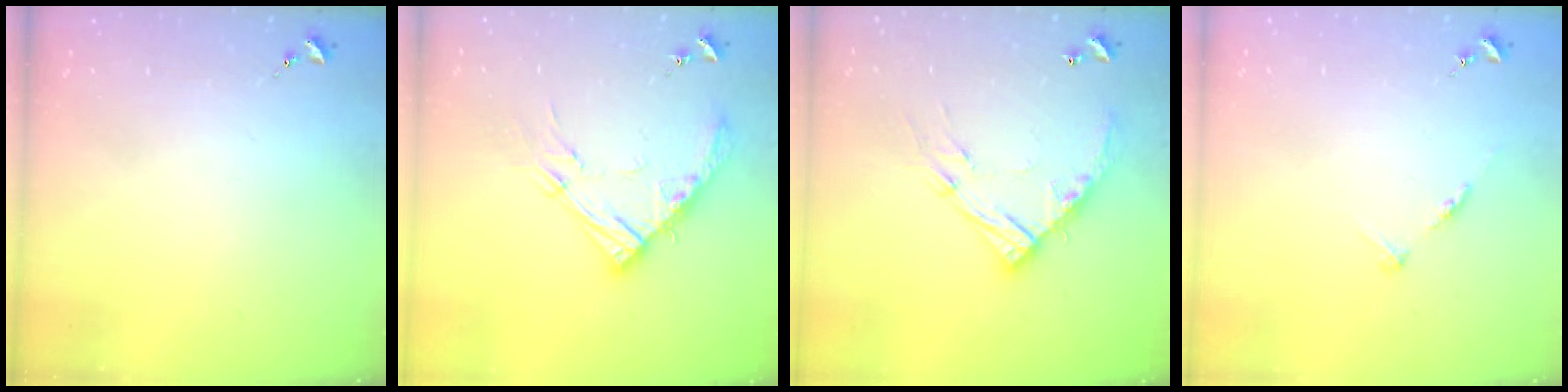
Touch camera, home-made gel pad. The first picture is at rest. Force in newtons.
{"total": 15.1, "press": 15.1, "slide": 1.5}
{"total": 13.8, "press": 13.8, "slide": 1.0}
{"total": 5.8, "press": 5.8, "slide": 0.6}